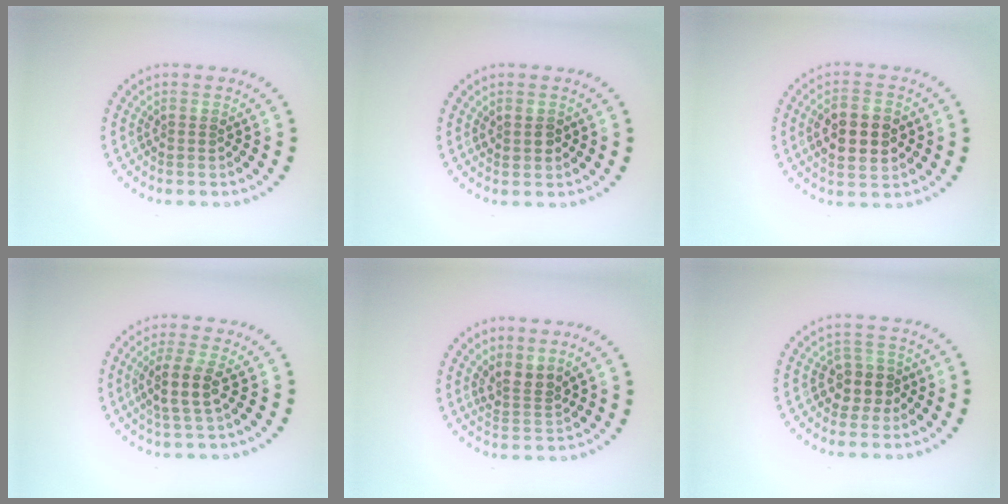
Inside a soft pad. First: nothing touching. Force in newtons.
{"total": 1.4, "press": 1.3, "slide": 0.2}
{"total": 5.1, "press": 5.1, "slide": 0.3}
{"total": 2.9, "press": 2.4, "slide": 1.6}
{"total": 2.4, "press": 1.8, "slide": 1.6}
{"total": 2.7, "press": 2.3, "slide": 1.4}